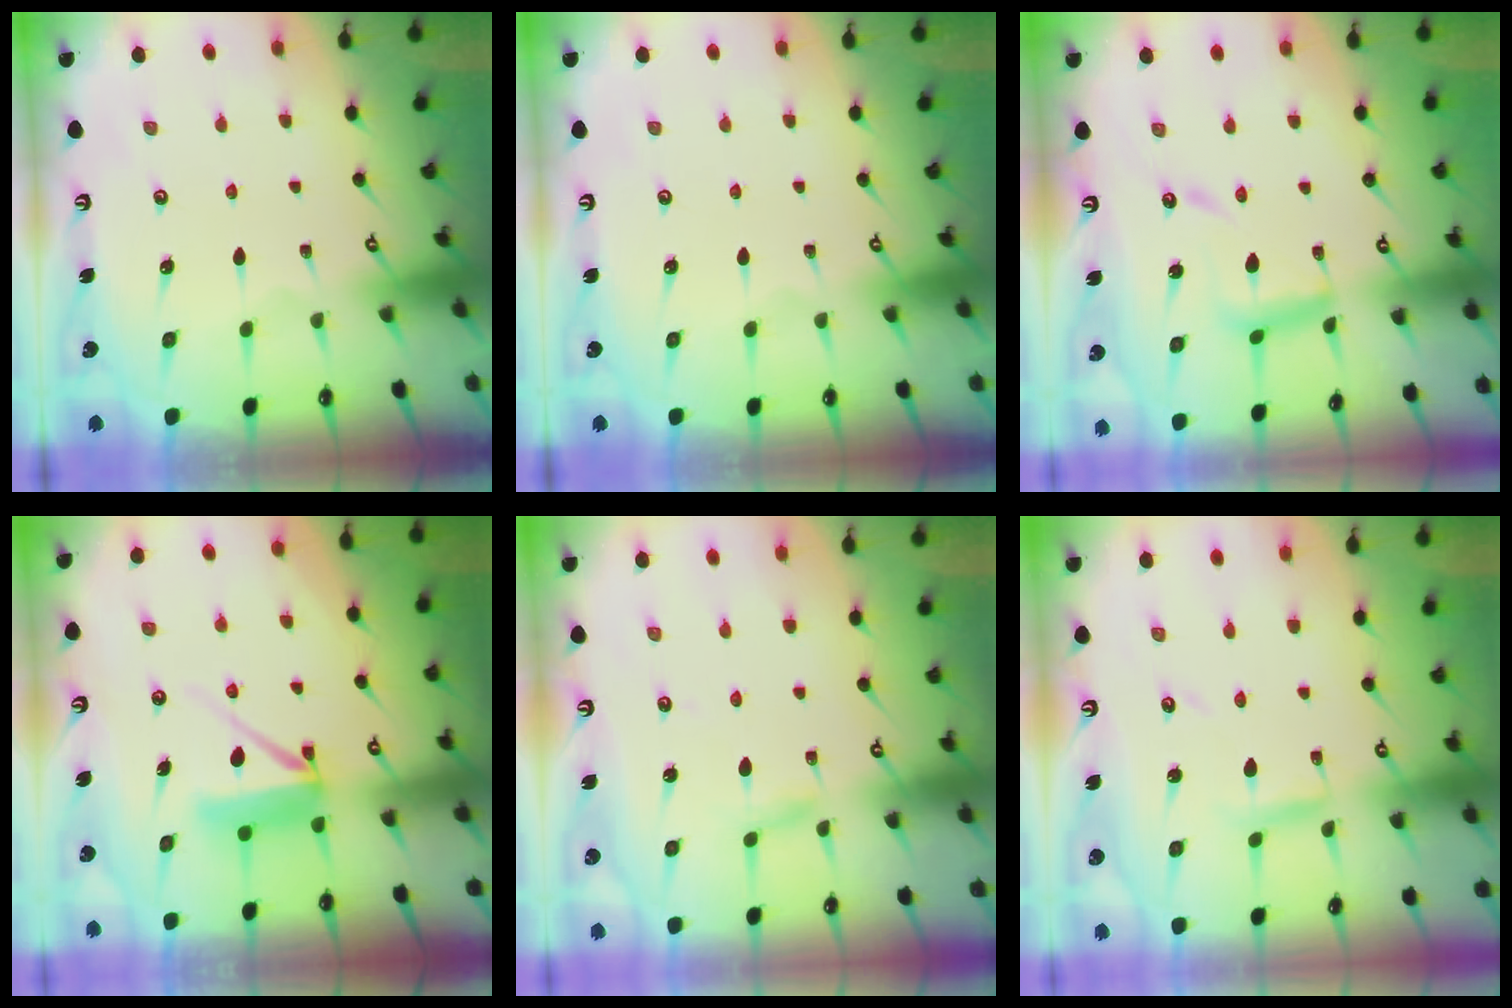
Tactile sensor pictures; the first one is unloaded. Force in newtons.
{"total": 0.0}
{"total": 10.9, "press": 10.9, "slide": 0.8}
{"total": 8.7, "press": 8.7, "slide": 0.6}
{"total": 2.4, "press": 2.4, "slide": 0.2}
{"total": 4.0, "press": 4.0, "slide": 0.4}